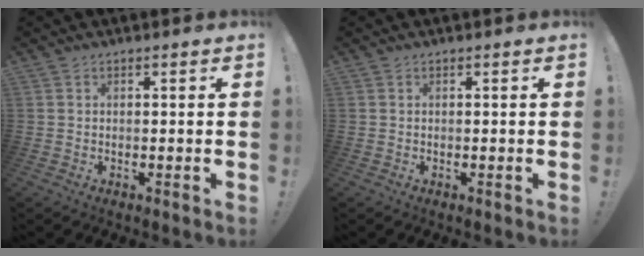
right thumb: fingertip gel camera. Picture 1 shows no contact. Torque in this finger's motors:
{"motor_torque": [0.00, 0.00, -0.07, 0.06, 0.03]}